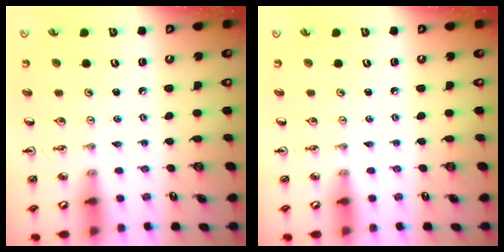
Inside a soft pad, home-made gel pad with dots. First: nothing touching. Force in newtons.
{"total": 0.0}